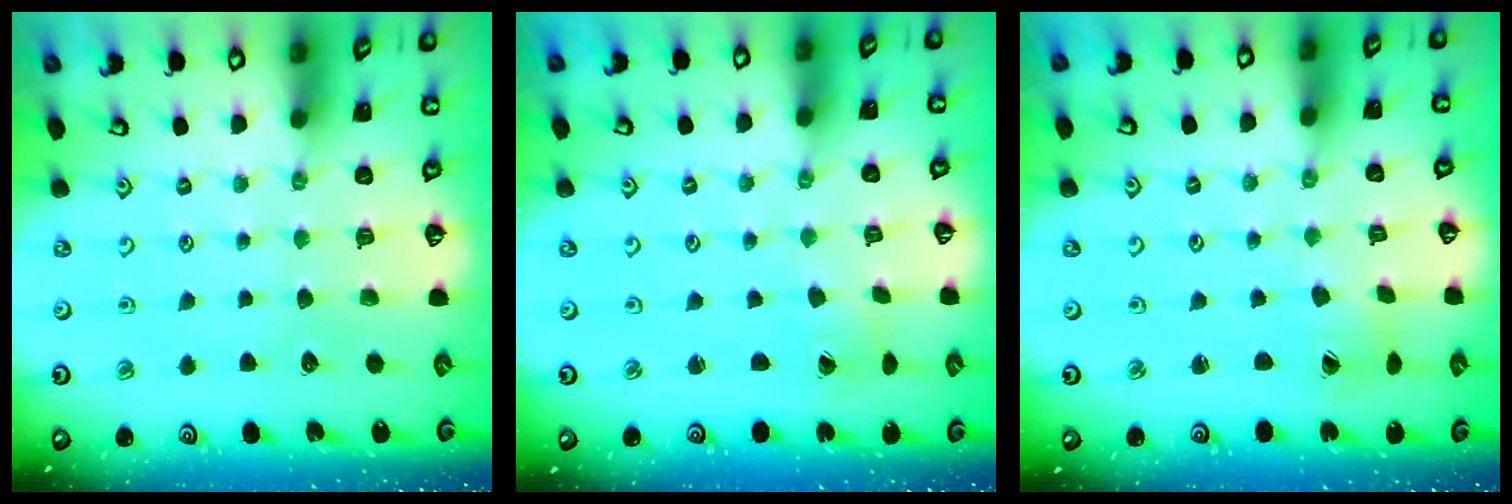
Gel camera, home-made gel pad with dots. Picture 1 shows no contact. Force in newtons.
{"total": 1.5, "press": 1.5, "slide": 0.1}
{"total": 3.0, "press": 3.0, "slide": 0.2}